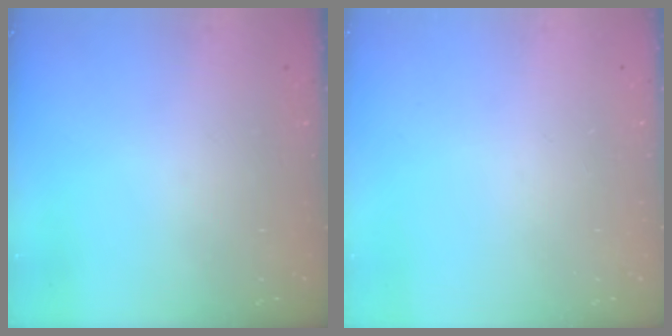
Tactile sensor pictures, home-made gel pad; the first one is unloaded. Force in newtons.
{"total": 0.0}